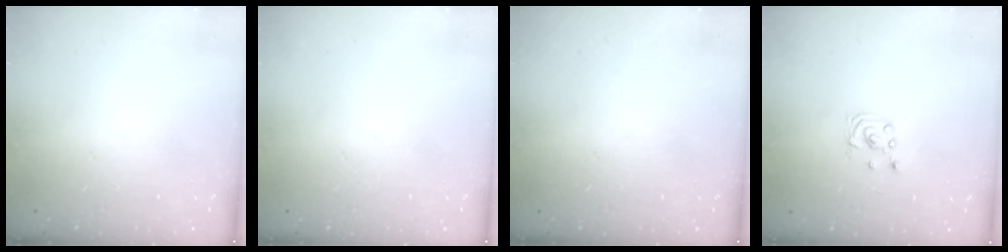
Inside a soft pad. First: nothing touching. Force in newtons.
{"total": 0.0}
{"total": 0.0}
{"total": 2.1, "press": 2.1, "slide": 0.2}